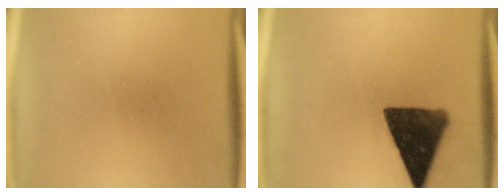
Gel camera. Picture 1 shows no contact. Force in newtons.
{"total": 13.2}